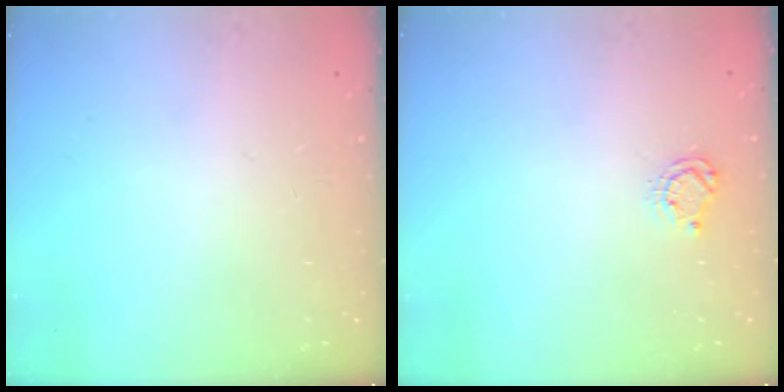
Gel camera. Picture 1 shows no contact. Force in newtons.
{"total": 5.7, "press": 5.6, "slide": 0.7}